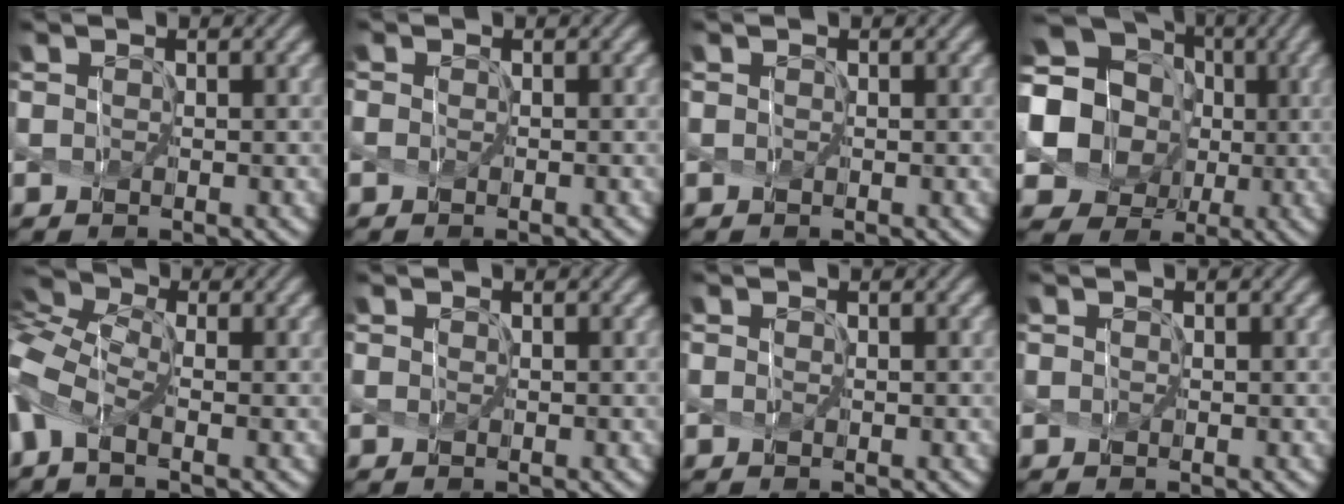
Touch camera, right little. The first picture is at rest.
{"total": 0.0}
{"total": 0.0}
{"total": 11.6, "force": [0.7, 10.3, 5.2], "torque": [-0.125, -0.003, -0.011]}
{"total": 5.5, "force": [-1.7, 2.7, 4.4], "torque": [-0.107, -0.003, -0.048]}
{"total": 0.0}
{"total": 0.0}
{"total": 0.0}